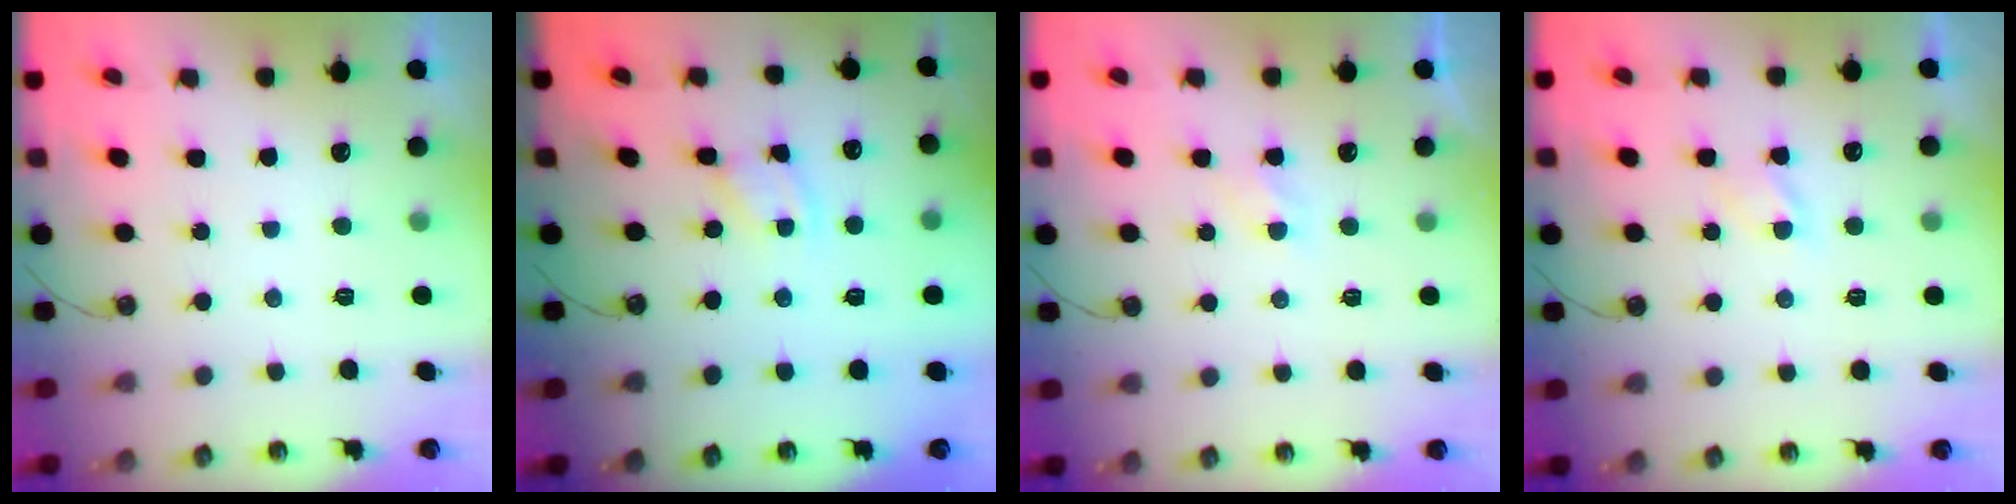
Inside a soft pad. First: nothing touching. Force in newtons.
{"total": 1.9, "press": 1.9, "slide": 0.3}
{"total": 2.3, "press": 2.3, "slide": 0.4}
{"total": 2.8, "press": 2.7, "slide": 0.4}